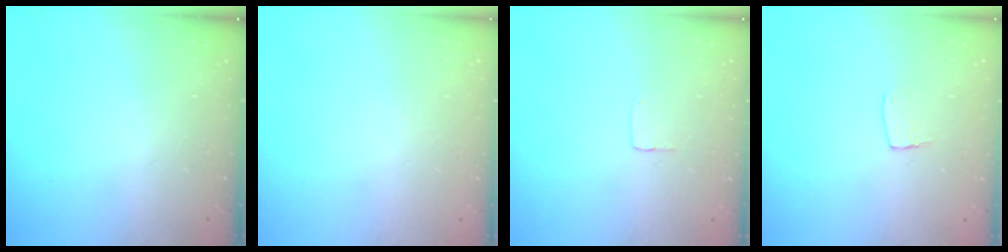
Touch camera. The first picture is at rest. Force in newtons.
{"total": 0.0}
{"total": 2.5, "press": 2.5, "slide": 0.1}
{"total": 5.1, "press": 5.1, "slide": 0.4}